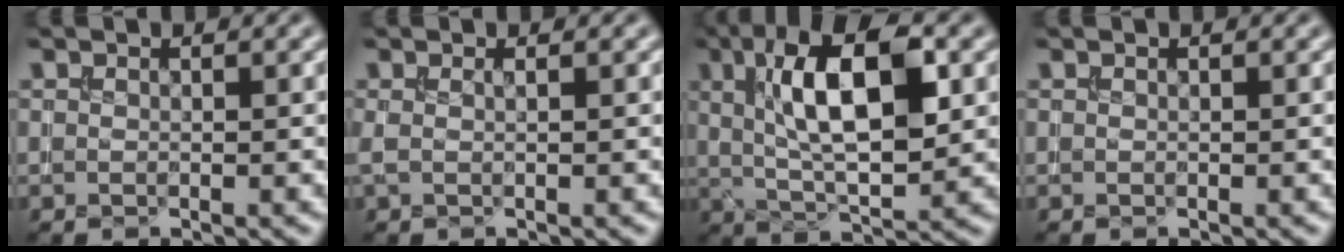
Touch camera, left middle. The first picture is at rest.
{"total": 0.7, "force": [0.1, 0.1, 0.7], "torque": [-0.016, 0.002, 0.001]}
{"total": 9.9, "force": [2.4, 3.7, 8.9], "torque": [-0.149, 0.010, 0.036]}
{"total": 0.0}